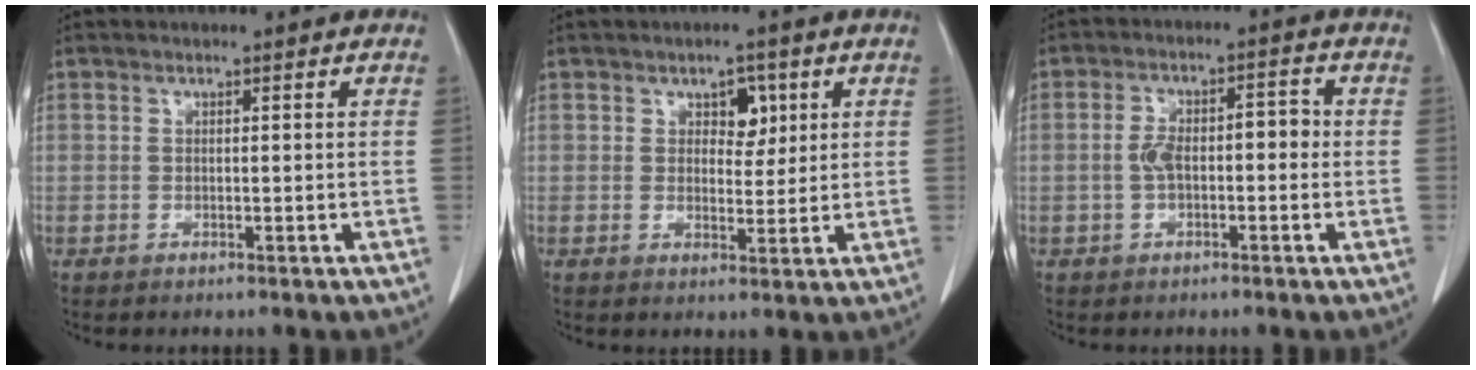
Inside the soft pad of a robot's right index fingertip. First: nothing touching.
{"total": 3.7, "force": [1.6, 2.3, 2.5], "torque": [-0.029, 0.005, 0.024]}
{"total": 5.6, "force": [-0.6, 2.6, 5.0], "torque": [-0.098, 0.033, -0.011]}